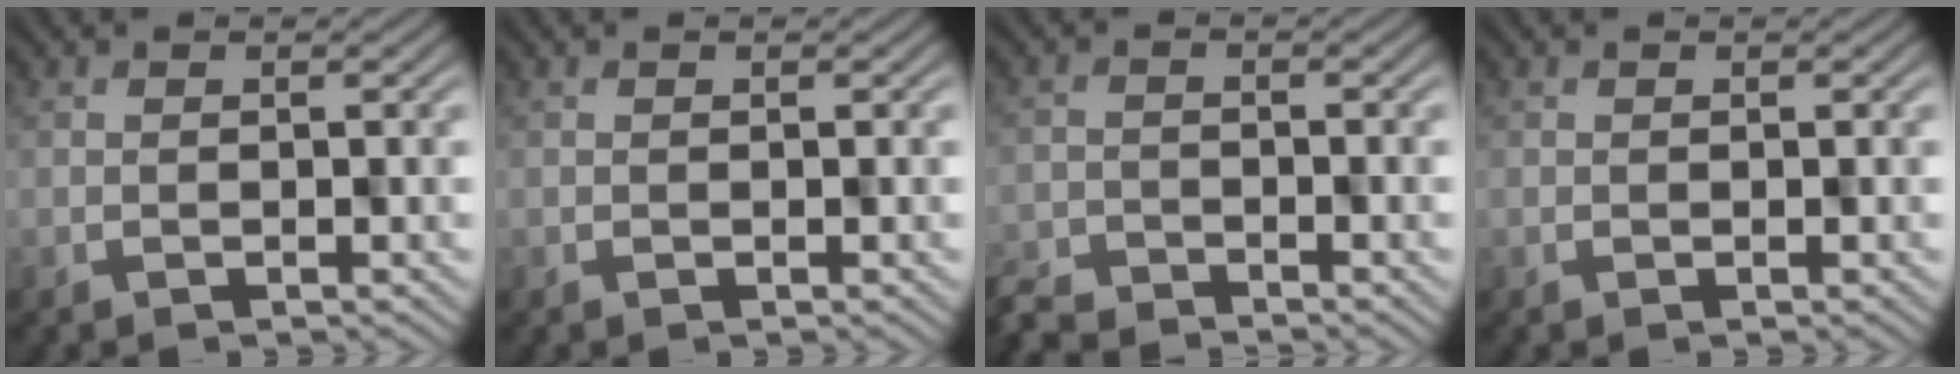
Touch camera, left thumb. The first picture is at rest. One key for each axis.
{"total": 0.0}
{"total": 3.9, "fx": -3.7, "fy": 0.9, "fz": 0.6, "tx": -0.018, "ty": -0.012, "tz": -0.075}
{"total": 0.0}